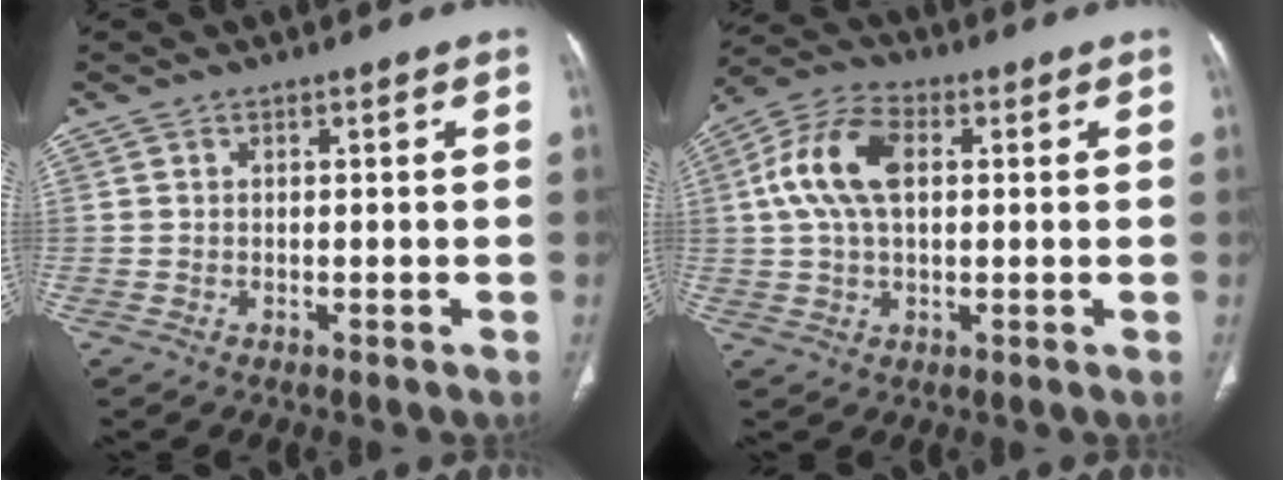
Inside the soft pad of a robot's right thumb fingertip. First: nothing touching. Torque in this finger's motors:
{"motor_torque": [-0.56, 0.82, 1.22, -0.13, 0.38]}